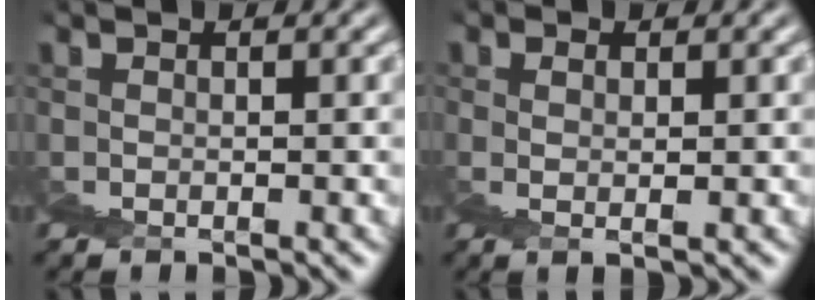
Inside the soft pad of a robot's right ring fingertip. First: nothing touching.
{"total": 3.3, "force": [1.0, -3.1, -0.7], "torque": [0.040, 0.025, 0.007]}